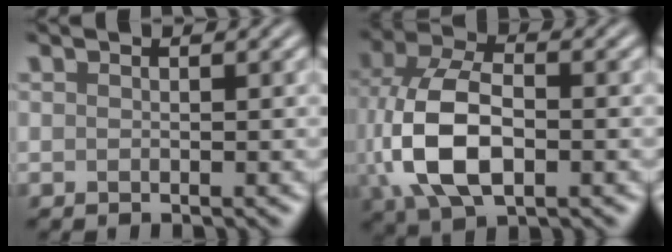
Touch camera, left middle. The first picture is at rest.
{"total": 9.4, "force": [-0.8, 5.8, 7.4], "torque": [-0.174, 0.003, -0.019]}